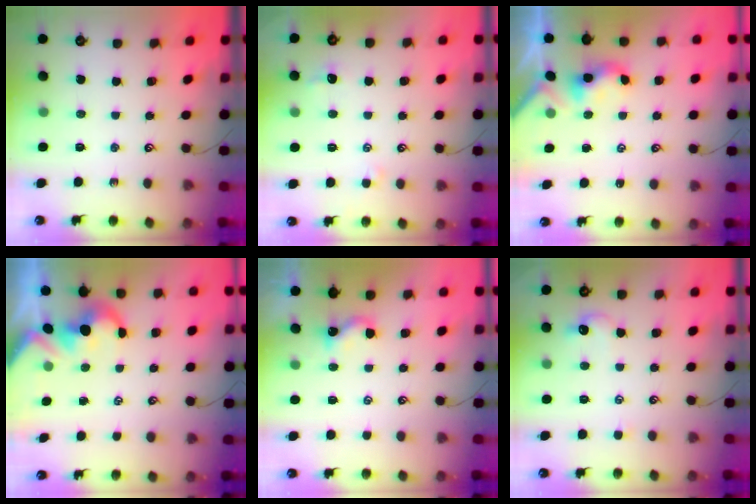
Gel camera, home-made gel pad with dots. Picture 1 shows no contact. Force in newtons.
{"total": 1.1, "press": 0.9, "slide": 0.6}
{"total": 2.2, "press": 2.2, "slide": 0.2}
{"total": 1.7, "press": 1.5, "slide": 0.8}
{"total": 1.5, "press": 1.5, "slide": 0.2}
{"total": 0.8, "press": 0.5, "slide": 0.6}